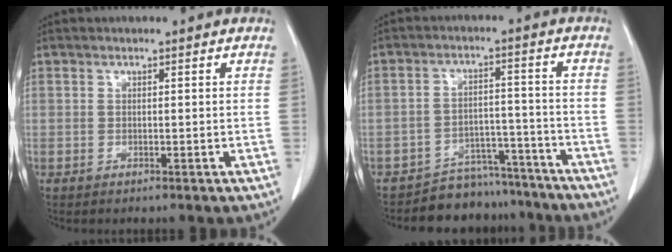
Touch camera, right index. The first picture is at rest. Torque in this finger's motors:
{"motor_torque": [0.07, -0.02, 0.06, 0.03]}